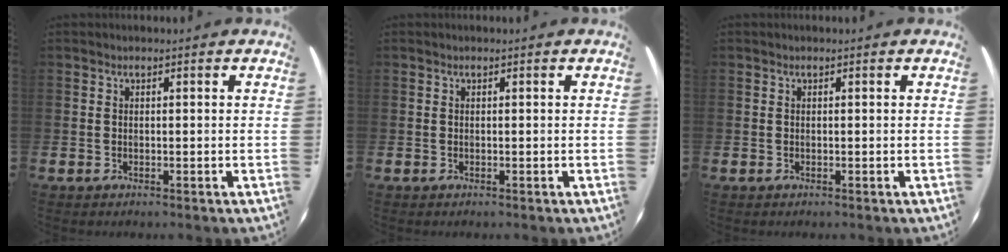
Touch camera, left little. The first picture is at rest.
{"total": 0.0}
{"total": 0.0}